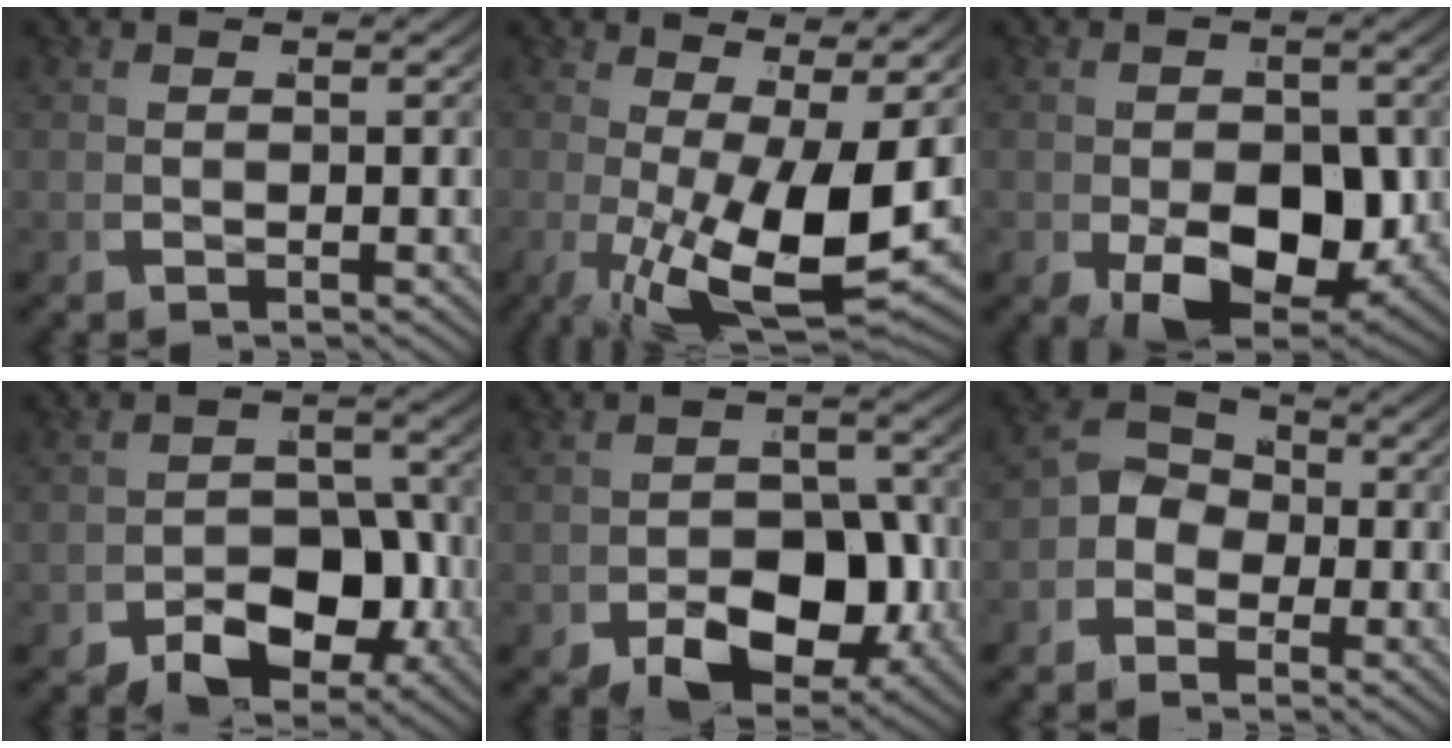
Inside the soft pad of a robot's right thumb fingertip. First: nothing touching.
{"total": 11.0, "force": [-1.3, 5.2, 9.6], "torque": [-0.167, -0.045, -0.001]}
{"total": 9.8, "force": [-2.4, 6.2, 7.2], "torque": [-0.141, -0.060, -0.013]}
{"total": 5.8, "force": [-2.9, 3.7, 3.5], "torque": [-0.057, -0.019, -0.047]}
{"total": 6.9, "force": [-2.5, 4.5, 4.6], "torque": [-0.082, -0.028, -0.037]}
{"total": 4.2, "force": [-1.0, 3.6, 1.8], "torque": [-0.035, -0.002, -0.032]}